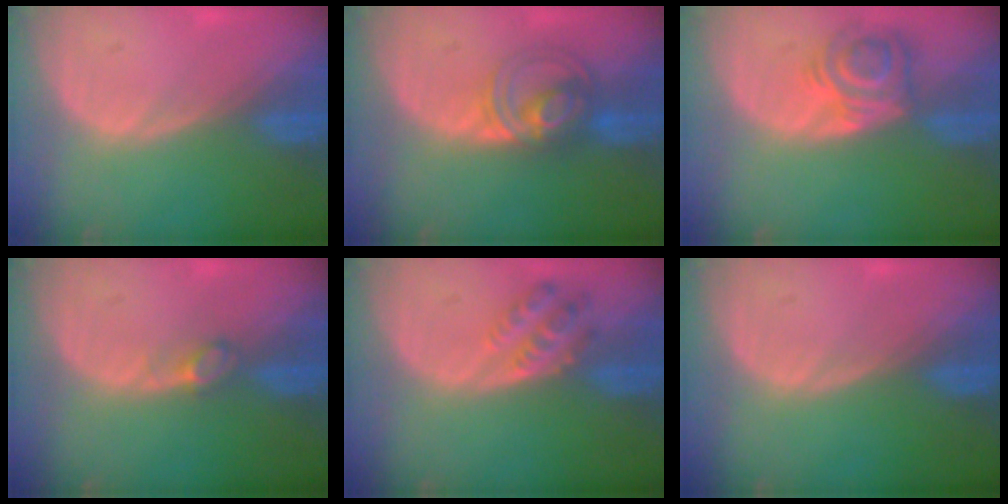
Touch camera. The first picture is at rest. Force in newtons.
{"total": 6.1, "press": 6.0, "slide": 1.1}
{"total": 5.6, "press": 5.5, "slide": 1.0}
{"total": 2.0, "press": 1.9, "slide": 0.2}
{"total": 4.4, "press": 4.2, "slide": 1.3}
{"total": 0.0}